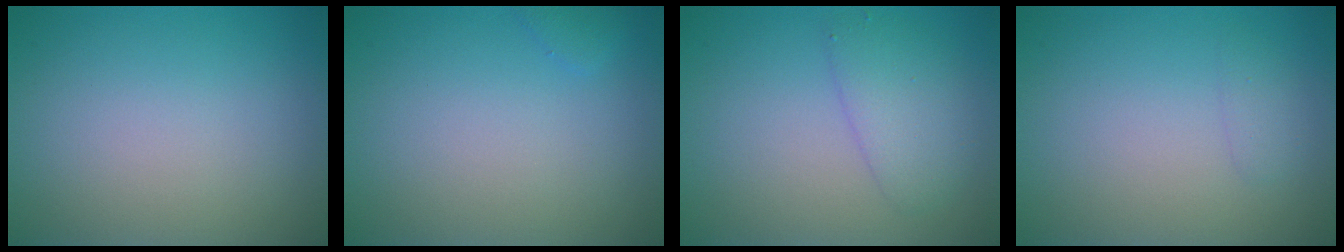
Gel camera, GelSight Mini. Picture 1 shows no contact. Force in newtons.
{"total": 0.7, "press": 0.7, "slide": 0.0}
{"total": 2.8, "press": 2.8, "slide": 0.1}
{"total": 0.9, "press": 0.9, "slide": 0.1}